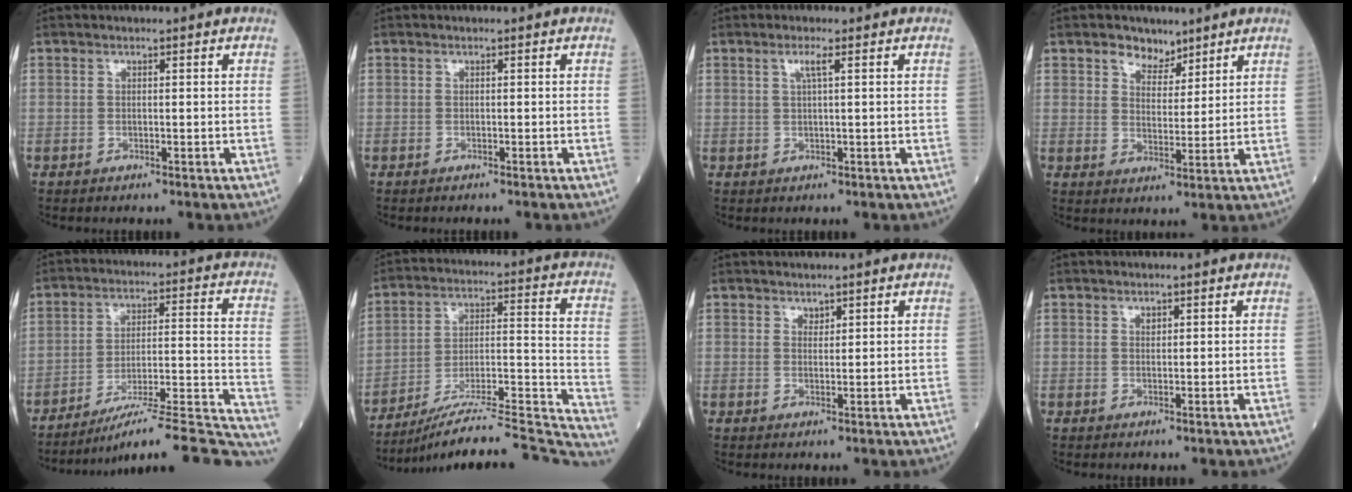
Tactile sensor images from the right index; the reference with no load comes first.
{"total": 0.8, "force": [-0.7, -0.1, 0.3], "torque": [-0.003, 0.000, -0.011]}
{"total": 1.8, "force": [0.7, -0.2, 1.7], "torque": [-0.036, 0.003, 0.014]}
{"total": 4.6, "force": [3.4, 2.7, 1.4], "torque": [-0.022, 0.001, 0.059]}
{"total": 21.6, "force": [-20.0, -0.3, 8.2], "torque": [-0.061, 0.018, -0.281]}
{"total": 23.9, "force": [-22.7, -0.7, 7.5], "torque": [-0.071, 0.012, -0.333]}
{"total": 1.0, "force": [0.8, 0.5, 0.3], "torque": [-0.003, -0.002, 0.014]}
{"total": 0.6, "force": [0.4, 0.3, 0.3], "torque": [-0.004, -0.002, 0.006]}